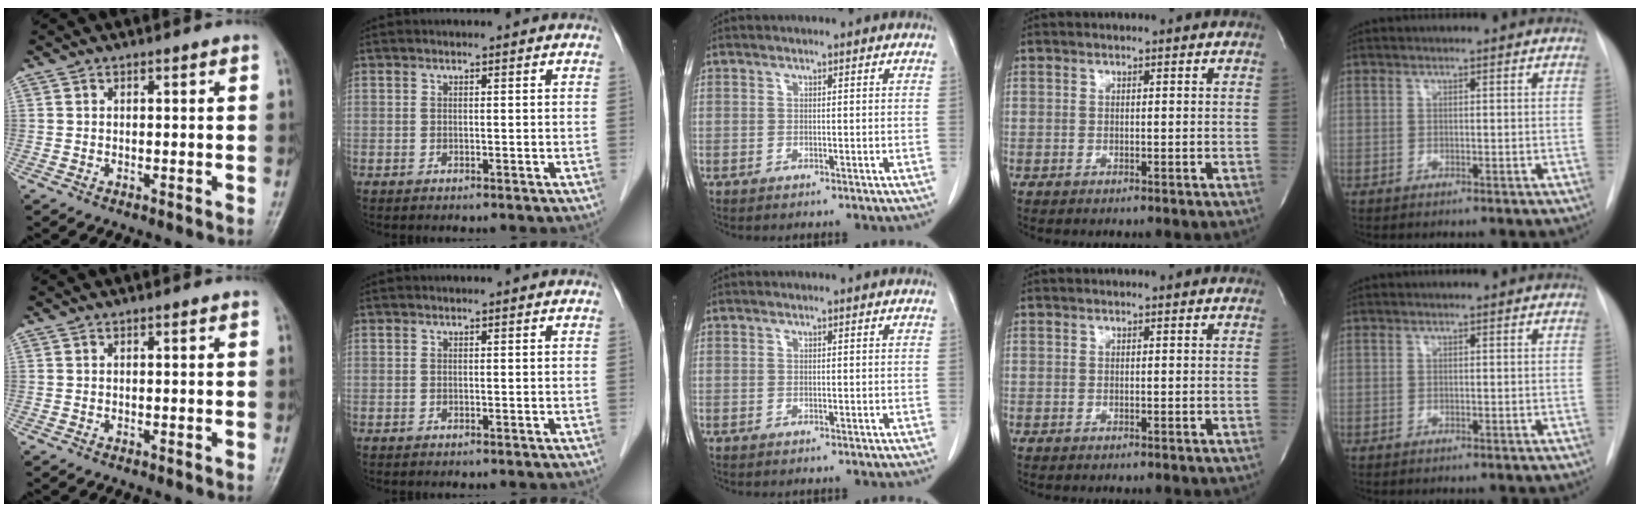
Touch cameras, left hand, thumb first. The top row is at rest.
{}